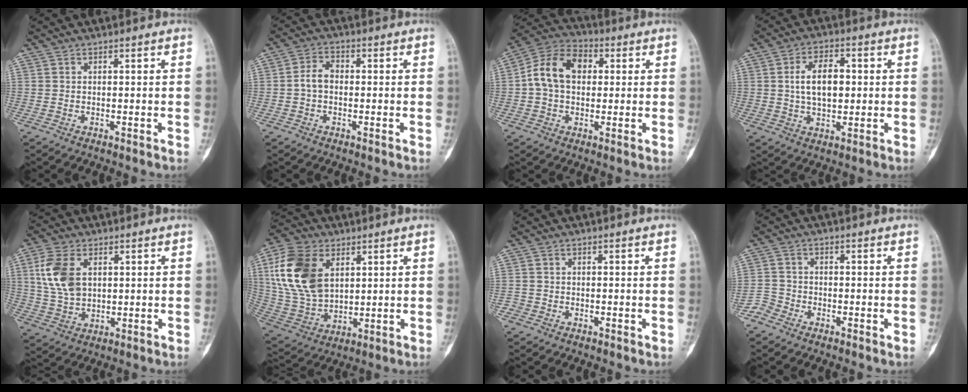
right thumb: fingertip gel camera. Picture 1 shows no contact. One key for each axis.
{"total": 3.9, "fx": -0.5, "fy": 2.7, "fz": 2.7, "tx": -0.047, "ty": 0.016, "tz": -0.017}
{"total": 11.7, "fx": 1.4, "fy": 8.3, "fz": 8.1, "tx": -0.133, "ty": 0.029, "tz": 0.015}
{"total": 9.0, "fx": 0.9, "fy": 5.3, "fz": 7.3, "tx": -0.114, "ty": 0.007, "tz": 0.017}
{"total": 10.4, "fx": 2.7, "fy": 6.7, "fz": 7.4, "tx": -0.149, "ty": -0.003, "tz": 0.059}
{"total": 17.7, "fx": 5.3, "fy": 11.5, "fz": 12.4, "tx": -0.239, "ty": -0.010, "tz": 0.111}
{"total": 1.4, "fx": -0.8, "fy": 1.1, "fz": -0.1, "tx": 0.002, "ty": 0.006, "tz": -0.022}
{"total": 3.0, "fx": -2.4, "fy": 1.8, "fz": 0.0, "tx": 0.005, "ty": 0.005, "tz": -0.058}